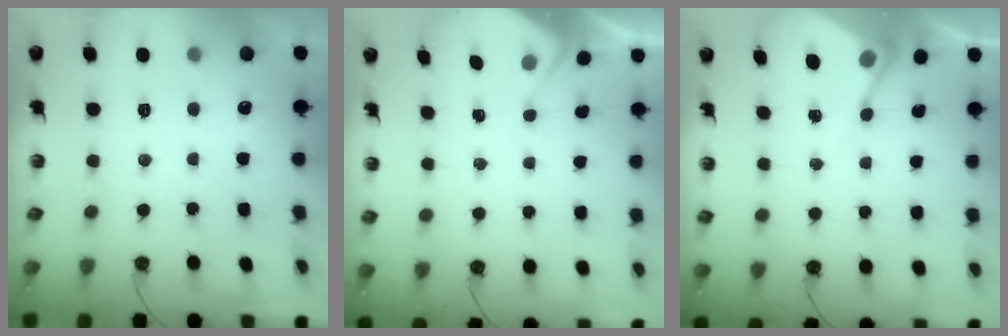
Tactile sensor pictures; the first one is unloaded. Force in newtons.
{"total": 2.6, "press": 2.5, "slide": 0.5}
{"total": 5.6, "press": 5.6, "slide": 0.2}